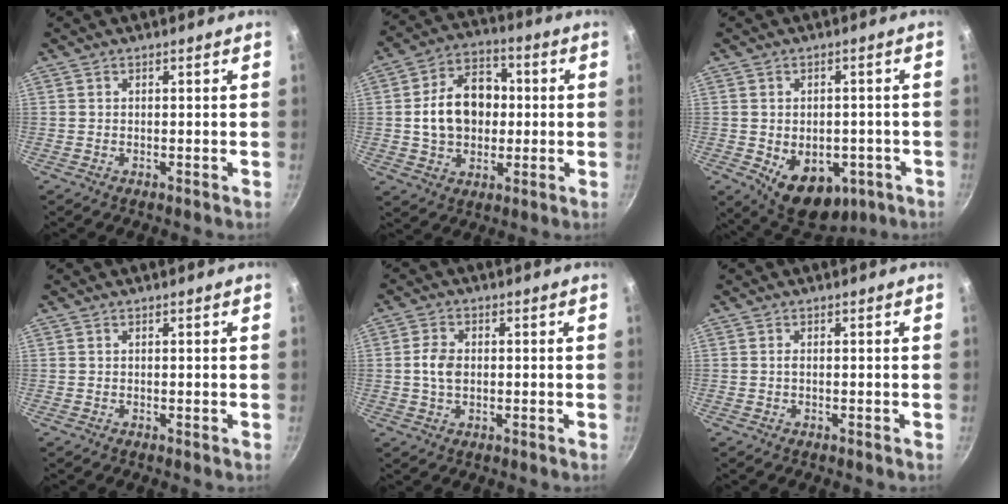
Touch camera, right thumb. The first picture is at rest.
{"total": 14.0, "force": [0.5, 10.5, 9.2], "torque": [-0.120, 0.023, 0.002]}
{"total": 12.7, "force": [-4.0, 8.6, 8.5], "torque": [-0.082, -0.004, -0.036]}
{"total": 0.0}
{"total": 4.6, "force": [0.0, 3.2, 3.3], "torque": [-0.058, 0.008, -0.004]}
{"total": 0.5, "force": [-0.1, 0.2, 0.5], "torque": [-0.009, 0.002, -0.003]}